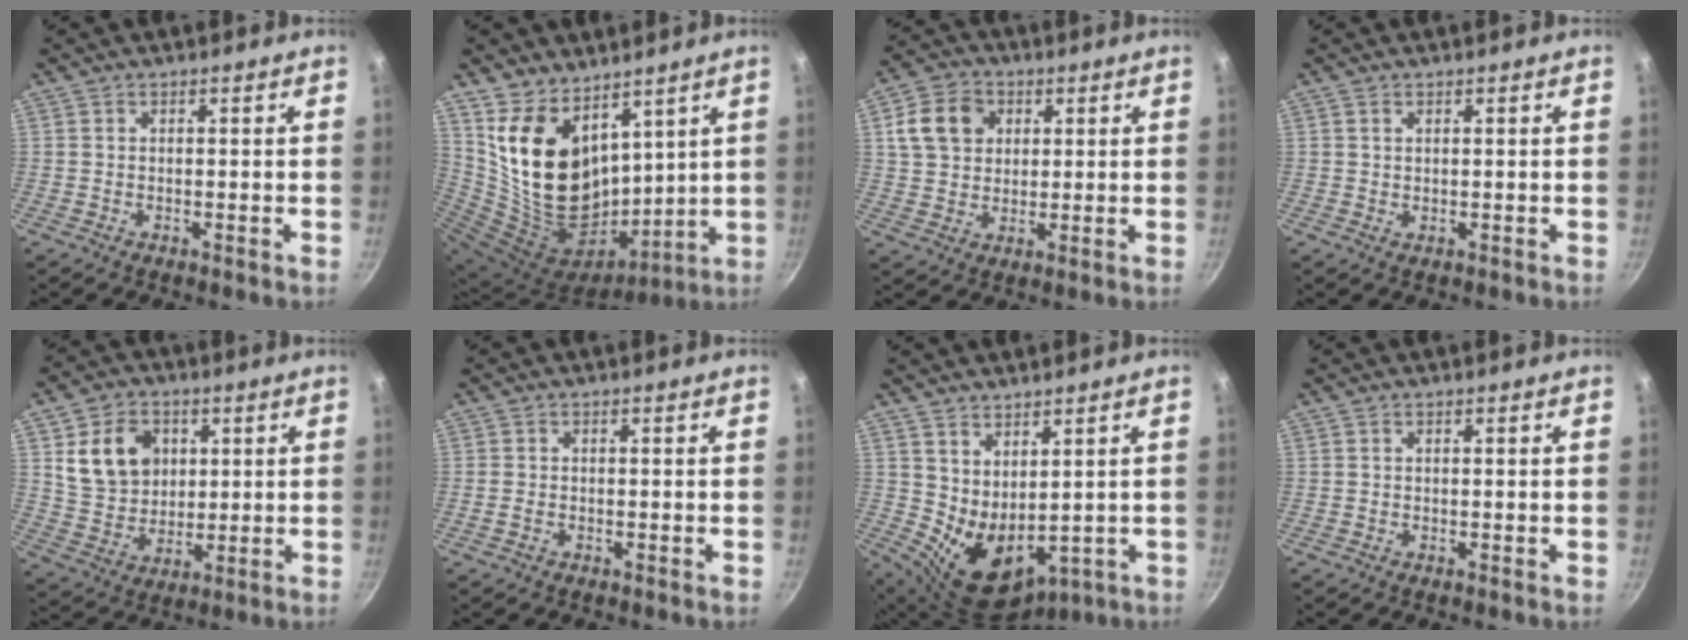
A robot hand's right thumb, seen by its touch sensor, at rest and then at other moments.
{"total": 19.8, "force": [10.2, 12.3, 11.7], "torque": [-0.214, -0.074, 0.212]}
{"total": 10.2, "force": [3.1, 8.2, 5.2], "torque": [-0.072, 0.007, 0.048]}
{"total": 0.8, "force": [0.6, 0.3, 0.4], "torque": [-0.003, -0.003, 0.007]}
{"total": 12.6, "force": [3.6, 10.0, 6.8], "torque": [-0.097, -0.010, 0.071]}
{"total": 1.2, "force": [-0.4, 0.8, 0.7], "torque": [-0.014, 0.001, -0.008]}
{"total": 10.4, "force": [2.4, 6.5, 7.8], "torque": [-0.104, -0.035, 0.071]}
{"total": 0.0}